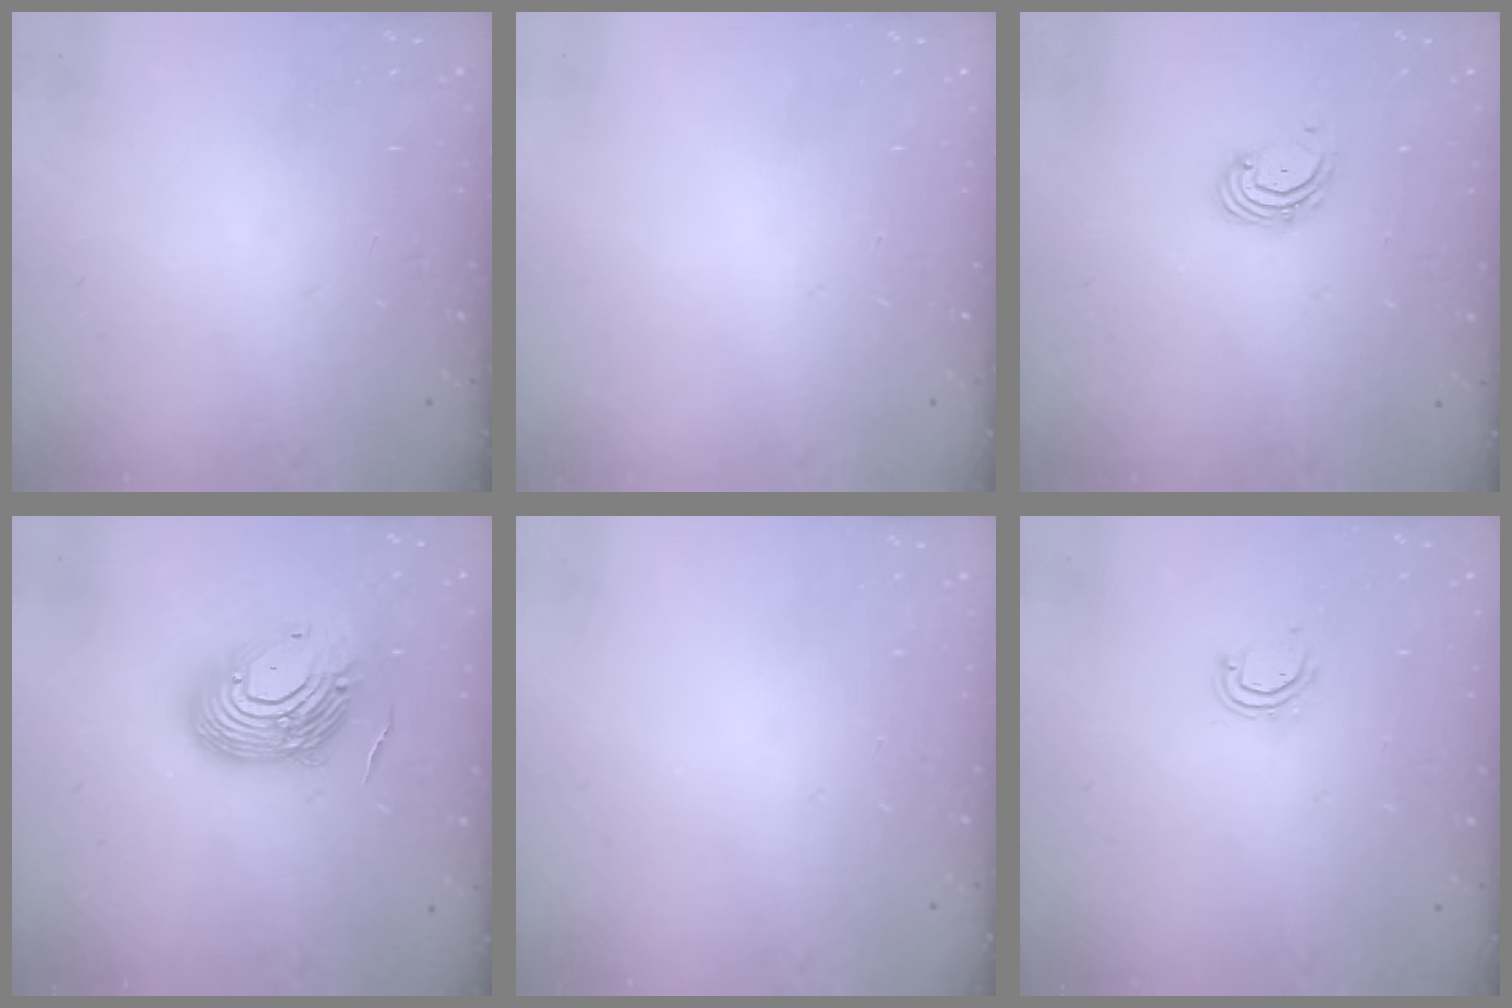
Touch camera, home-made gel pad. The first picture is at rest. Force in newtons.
{"total": 0.0}
{"total": 2.6, "press": 2.5, "slide": 0.6}
{"total": 16.3, "press": 16.2, "slide": 2.1}
{"total": 0.0}
{"total": 3.7, "press": 3.7, "slide": 0.3}